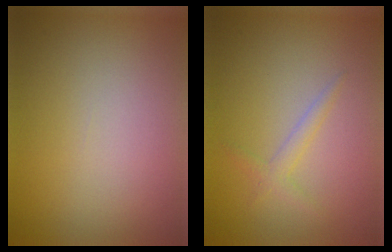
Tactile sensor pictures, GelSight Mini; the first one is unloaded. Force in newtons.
{"total": 1.3, "press": 1.3, "slide": 0.1}